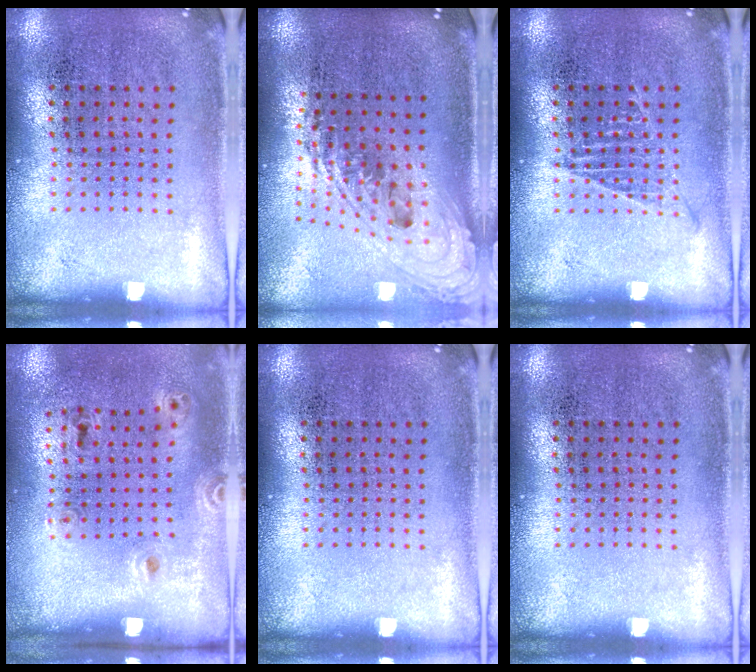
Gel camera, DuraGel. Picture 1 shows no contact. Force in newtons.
{"total": 2.3, "press": 1.7, "slide": 1.6}
{"total": 1.0, "press": 1.0, "slide": 0.2}
{"total": 1.3, "press": 0.8, "slide": 1.1}
{"total": 0.0}
{"total": 0.0}